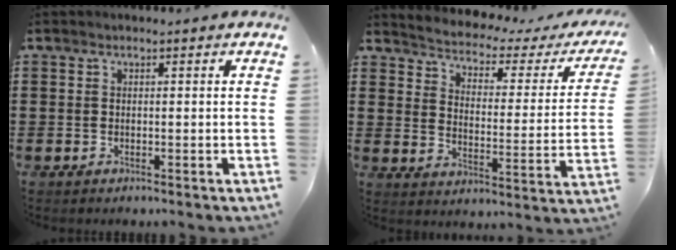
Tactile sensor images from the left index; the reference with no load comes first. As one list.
[{"total": 2.5, "force": [2.4, 0.6, 0.4], "torque": [-0.028, -0.027, 0.030]}]